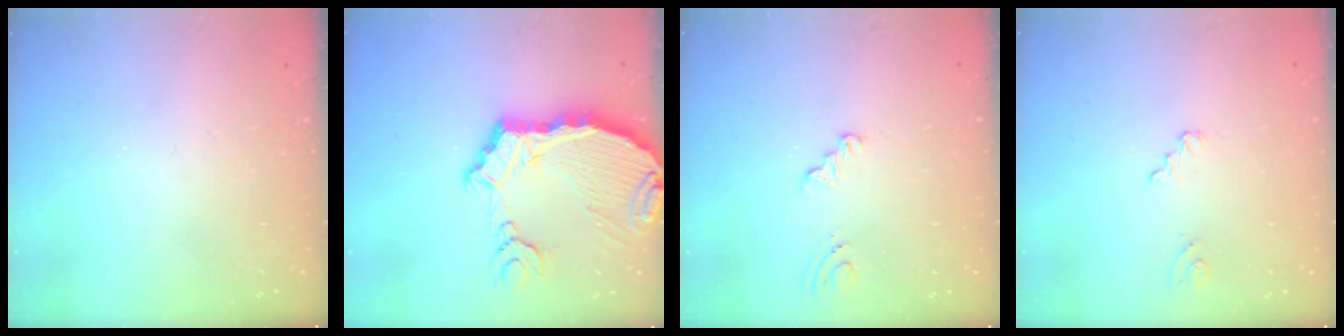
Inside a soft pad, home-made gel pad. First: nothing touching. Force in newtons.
{"total": 14.1, "press": 13.9, "slide": 1.7}
{"total": 4.9, "press": 1.0, "slide": 4.8}
{"total": 2.6, "press": 2.6, "slide": 0.3}